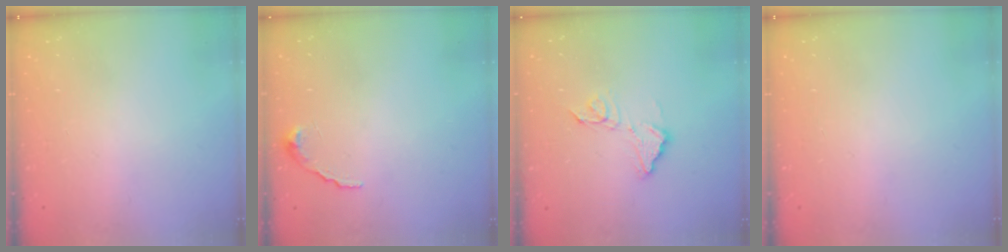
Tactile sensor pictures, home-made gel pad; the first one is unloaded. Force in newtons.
{"total": 6.0, "press": 6.0, "slide": 0.4}
{"total": 9.9, "press": 9.8, "slide": 0.8}
{"total": 0.0}